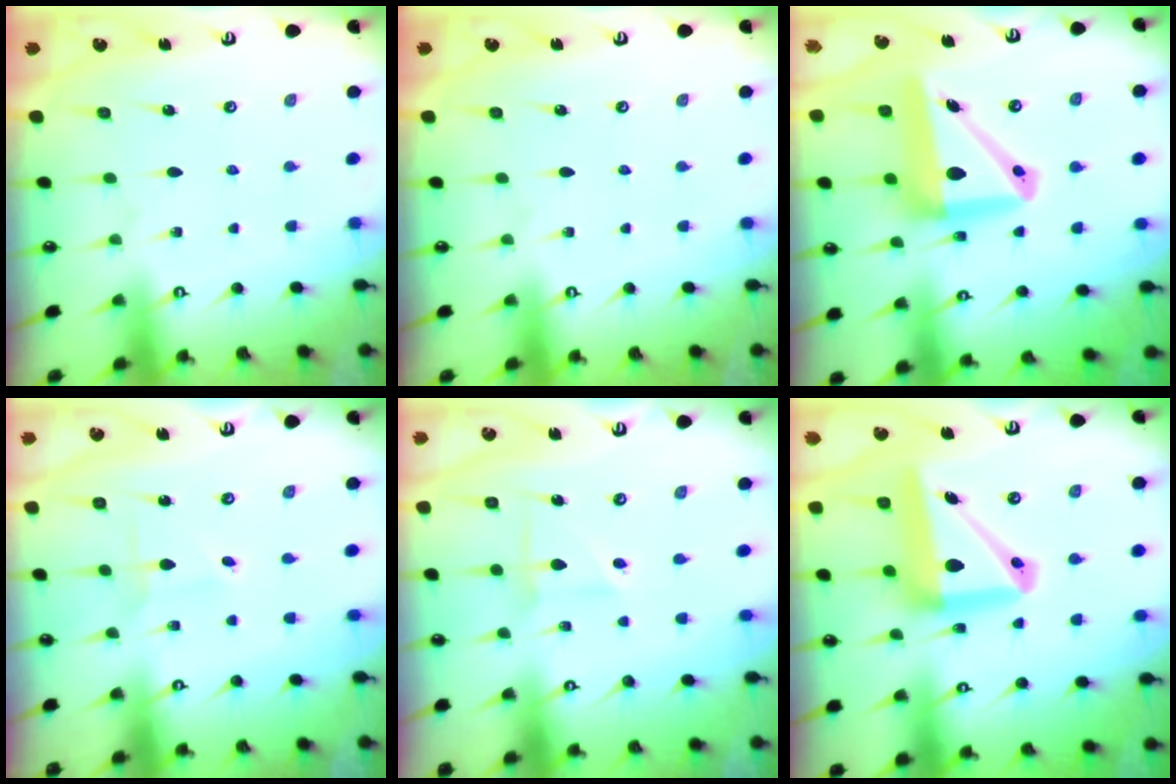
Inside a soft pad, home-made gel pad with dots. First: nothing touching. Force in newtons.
{"total": 0.0}
{"total": 14.7, "press": 14.5, "slide": 2.7}
{"total": 1.7, "press": 1.7, "slide": 0.1}
{"total": 4.5, "press": 4.4, "slide": 0.7}
{"total": 16.2, "press": 16.1, "slide": 1.9}